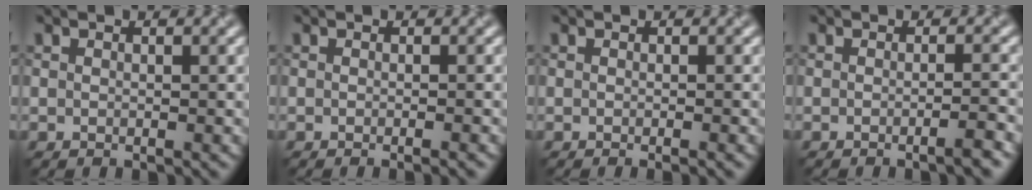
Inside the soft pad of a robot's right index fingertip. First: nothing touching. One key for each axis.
{"total": 1.6, "fx": -0.6, "fy": 0.7, "fz": 1.3, "tx": -0.001, "ty": 0.003, "tz": -0.015}
{"total": 1.6, "fx": -0.5, "fy": 0.6, "fz": 1.3, "tx": -0.004, "ty": 0.002, "tz": -0.015}
{"total": 2.8, "fx": -1.4, "fy": 0.7, "fz": 2.3, "tx": -0.009, "ty": 0.002, "tz": -0.023}